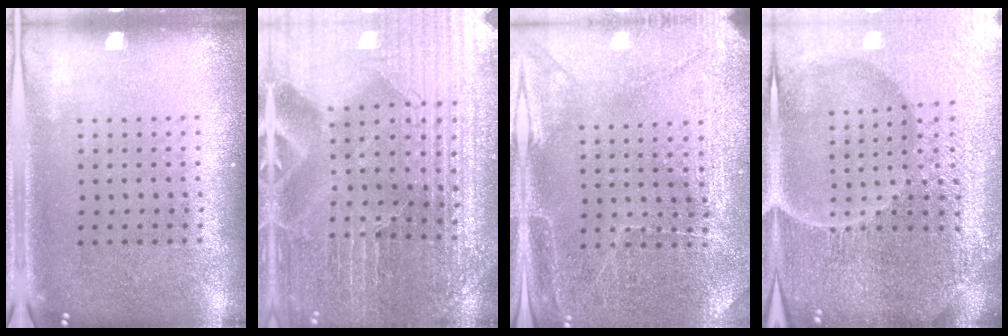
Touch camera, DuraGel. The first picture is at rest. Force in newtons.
{"total": 3.9, "press": 3.8, "slide": 0.7}
{"total": 2.9, "press": 2.9, "slide": 0.3}
{"total": 6.0, "press": 5.5, "slide": 2.4}